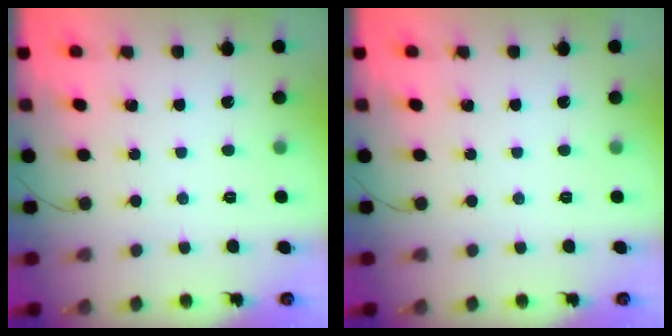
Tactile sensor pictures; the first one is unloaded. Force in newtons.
{"total": 0.0}